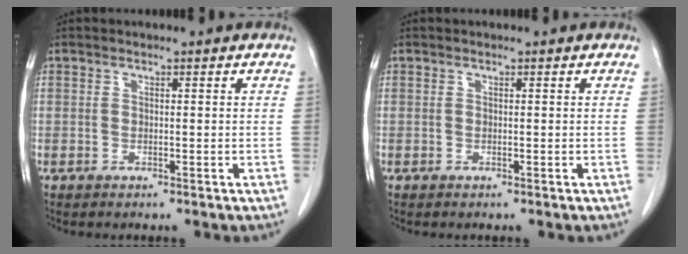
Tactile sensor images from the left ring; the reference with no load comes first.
{"total": 0.0}